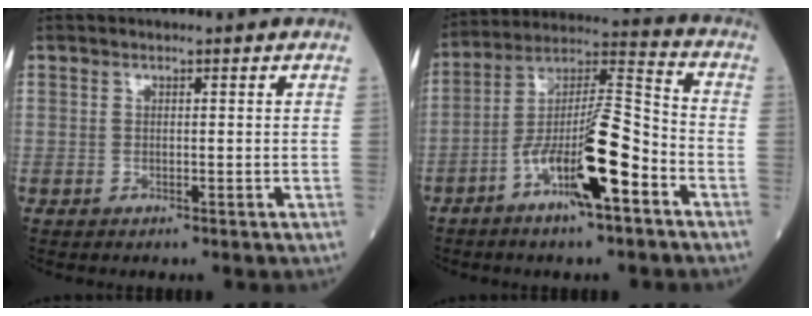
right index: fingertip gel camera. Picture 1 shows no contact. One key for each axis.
{"total": 14.0, "fx": -6.1, "fy": 2.0, "fz": 12.4, "tx": -0.229, "ty": 0.009, "tz": -0.105}